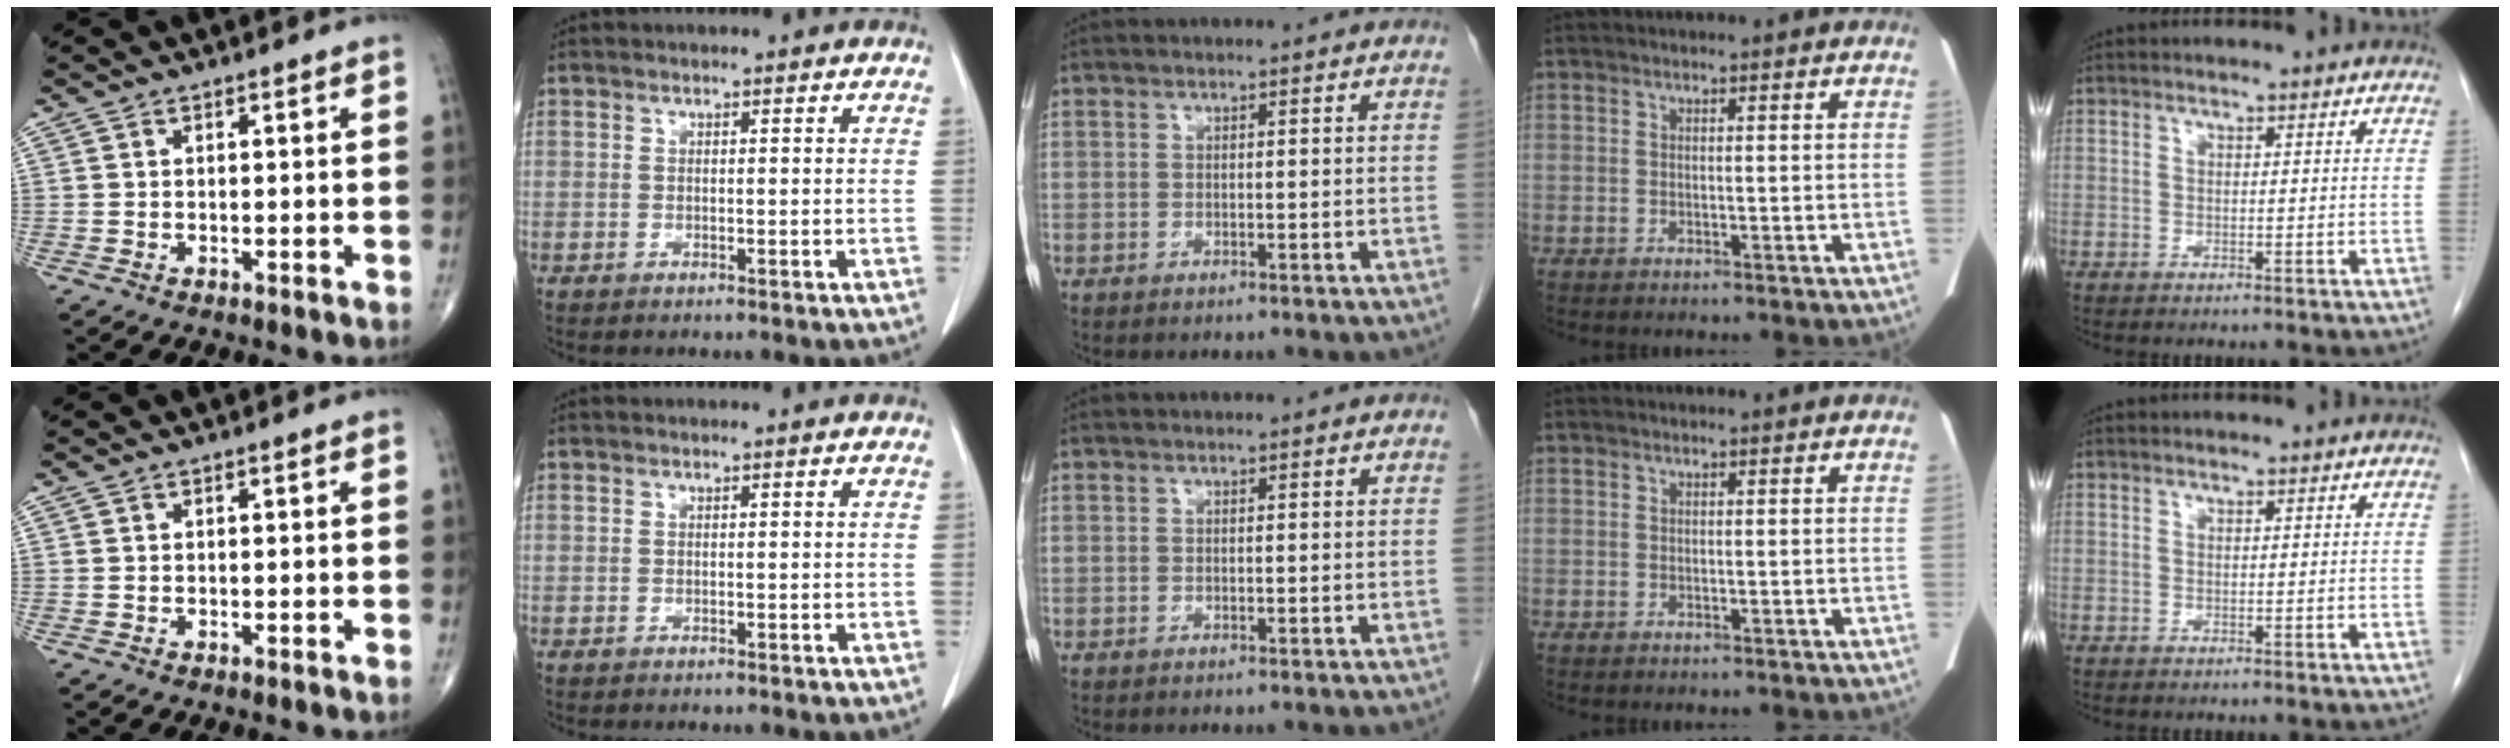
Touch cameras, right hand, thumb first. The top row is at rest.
{}